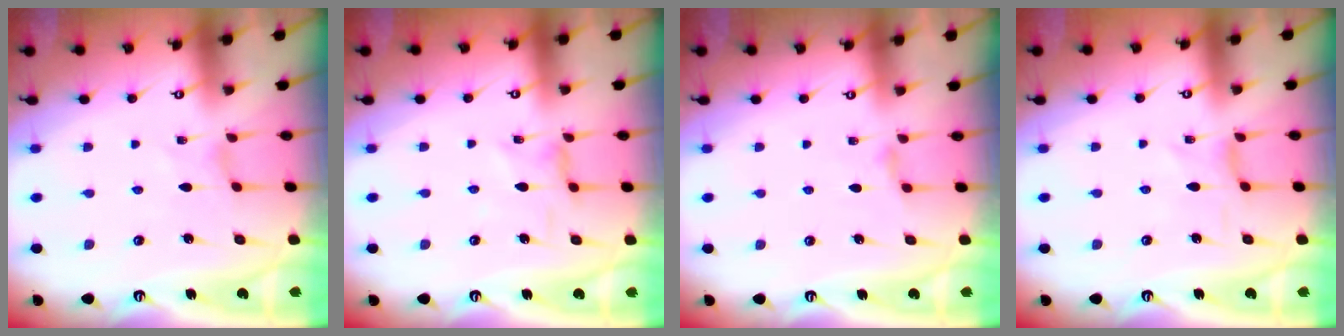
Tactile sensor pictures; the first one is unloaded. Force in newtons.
{"total": 2.2, "press": 2.1, "slide": 0.5}
{"total": 2.9, "press": 2.8, "slide": 0.5}
{"total": 0.6, "press": 0.5, "slide": 0.3}